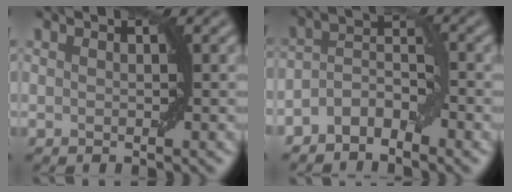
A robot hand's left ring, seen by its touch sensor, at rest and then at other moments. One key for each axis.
{"total": 3.5, "fx": -2.2, "fy": 1.7, "fz": 2.1, "tx": -0.037, "ty": 0.015, "tz": -0.044}